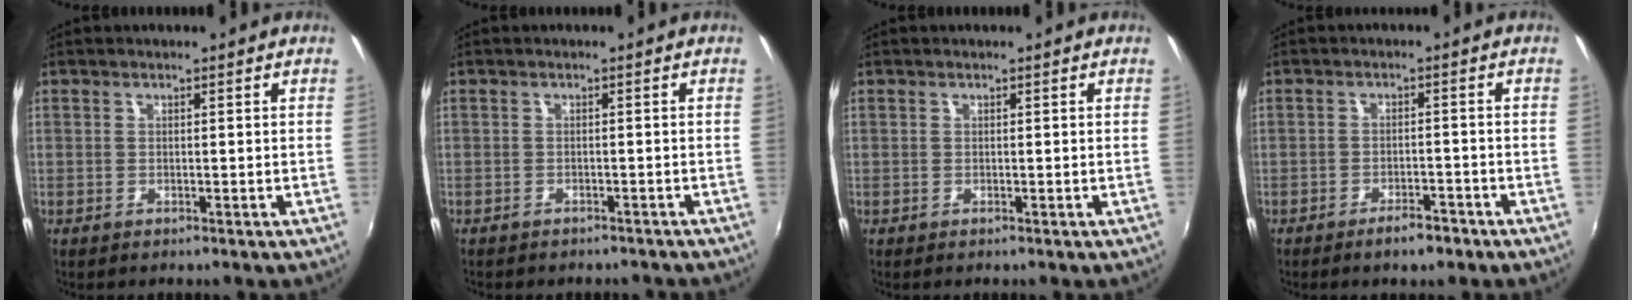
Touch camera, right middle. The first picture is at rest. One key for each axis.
{"total": 4.3, "fx": -3.9, "fy": 1.3, "fz": 1.3, "tx": -0.029, "ty": -0.010, "tz": -0.047}
{"total": 0.0}
{"total": 3.9, "fx": -3.0, "fy": 1.3, "fz": 2.2, "tx": -0.045, "ty": 0.002, "tz": -0.040}